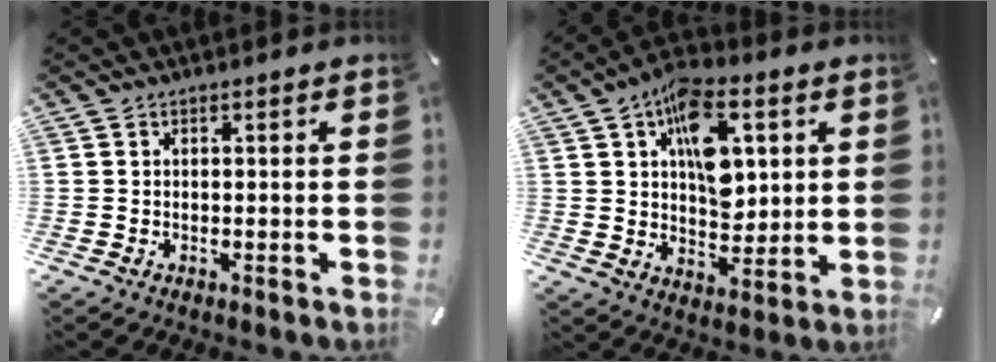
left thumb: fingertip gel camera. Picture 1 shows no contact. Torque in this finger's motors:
{"motor_torque": [2.43, 2.58, 1.61, -1.16, 0.50]}